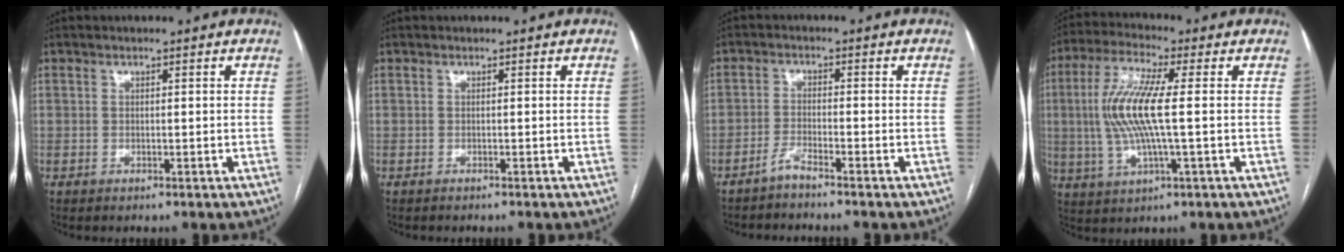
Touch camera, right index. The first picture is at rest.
{"total": 0.9, "force": [-0.8, 0.1, 0.4], "torque": [-0.001, 0.000, -0.012]}
{"total": 2.4, "force": [-2.2, -0.4, 0.8], "torque": [-0.022, -0.005, -0.047]}
{"total": 11.0, "force": [0.3, 1.5, 10.9], "torque": [-0.239, 0.008, 0.004]}